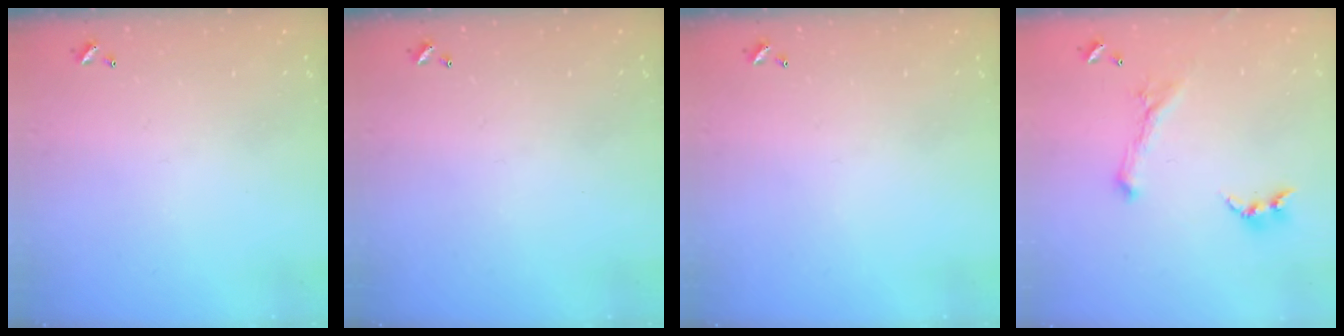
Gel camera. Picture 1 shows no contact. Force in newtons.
{"total": 0.0}
{"total": 0.0}
{"total": 0.0}